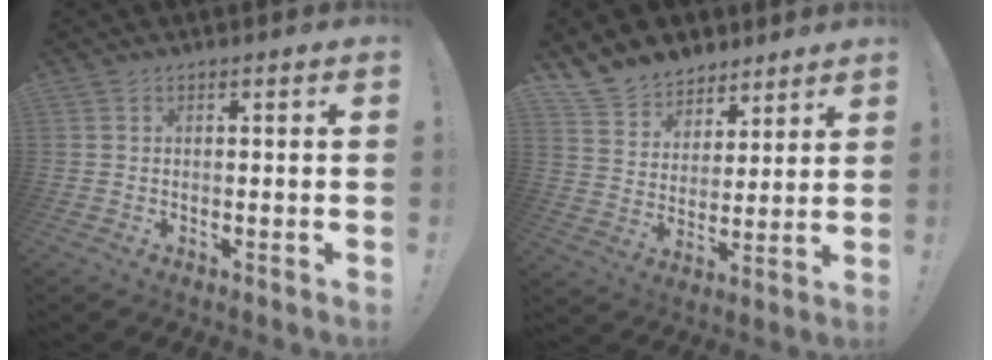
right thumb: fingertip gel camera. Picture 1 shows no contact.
{"total": 10.2, "force": [7.8, 6.4, 1.2], "torque": [-0.030, -0.064, 0.156]}